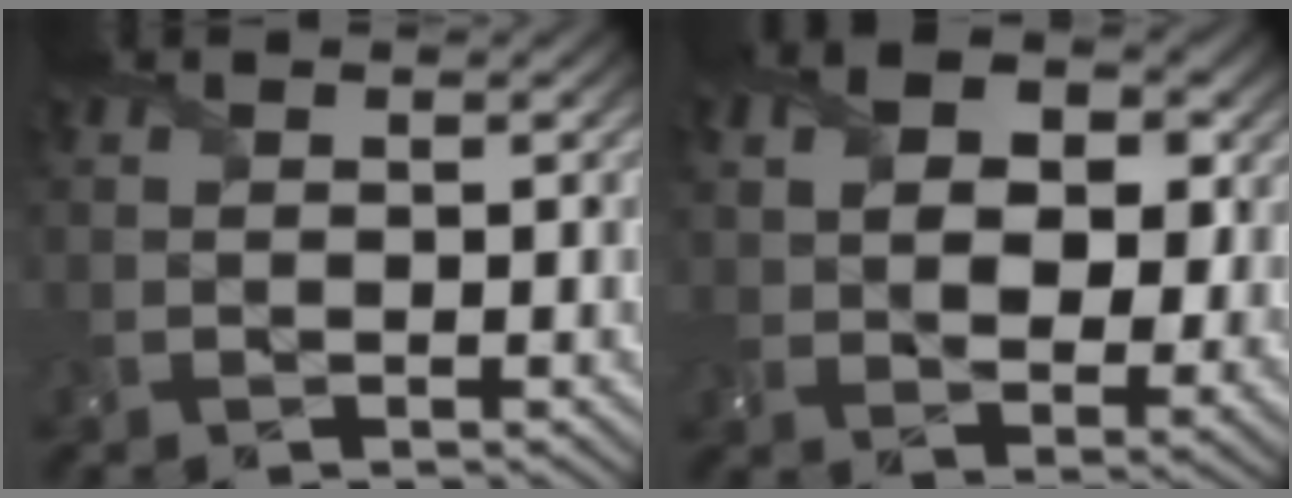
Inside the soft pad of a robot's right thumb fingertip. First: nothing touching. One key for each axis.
{"total": 8.3, "fx": 3.1, "fy": 5.3, "fz": 5.5, "tx": -0.118, "ty": 0.003, "tz": 0.056}